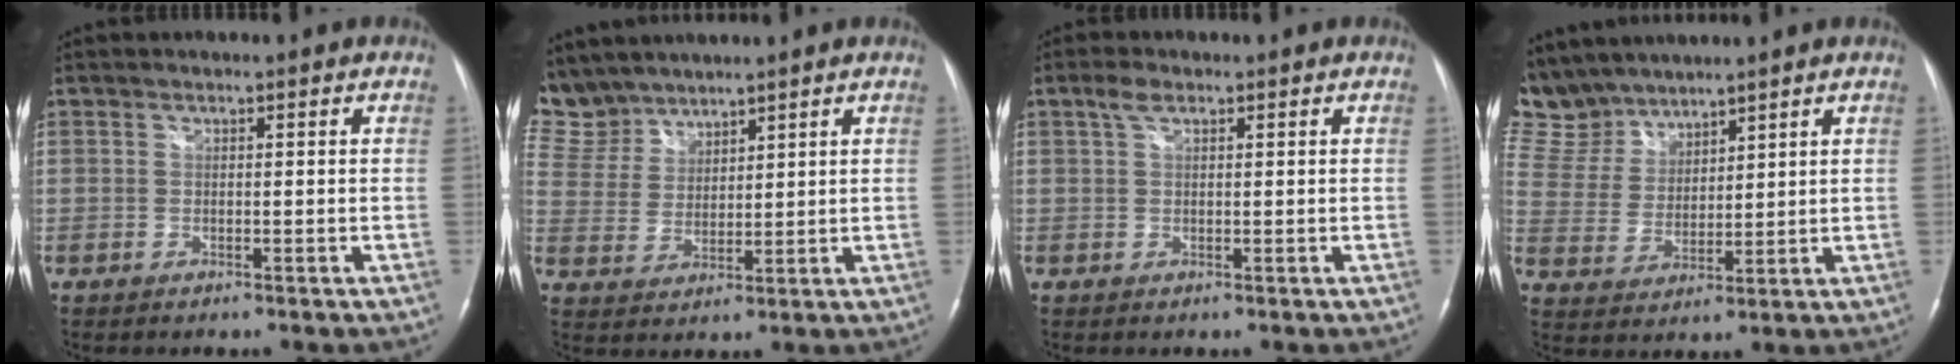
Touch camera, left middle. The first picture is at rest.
{"total": 8.8, "force": [8.1, 3.6, 0.2], "torque": [-0.019, 0.013, 0.180]}
{"total": 2.0, "force": [1.2, 0.9, 1.4], "torque": [-0.034, 0.014, 0.025]}
{"total": 11.1, "force": [10.1, 4.3, 1.2], "torque": [-0.046, 0.018, 0.220]}